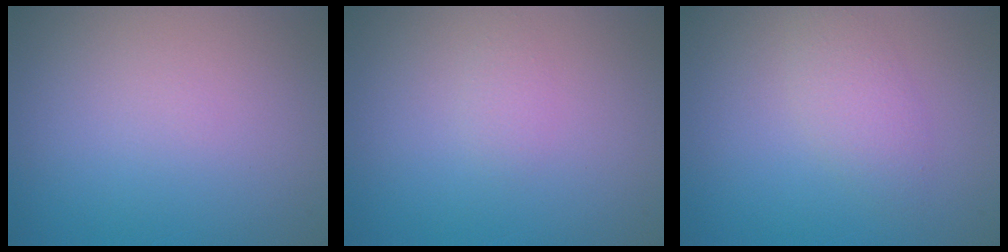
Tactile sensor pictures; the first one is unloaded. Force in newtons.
{"total": 0.8, "press": 0.8, "slide": 0.1}
{"total": 2.1, "press": 2.1, "slide": 0.1}